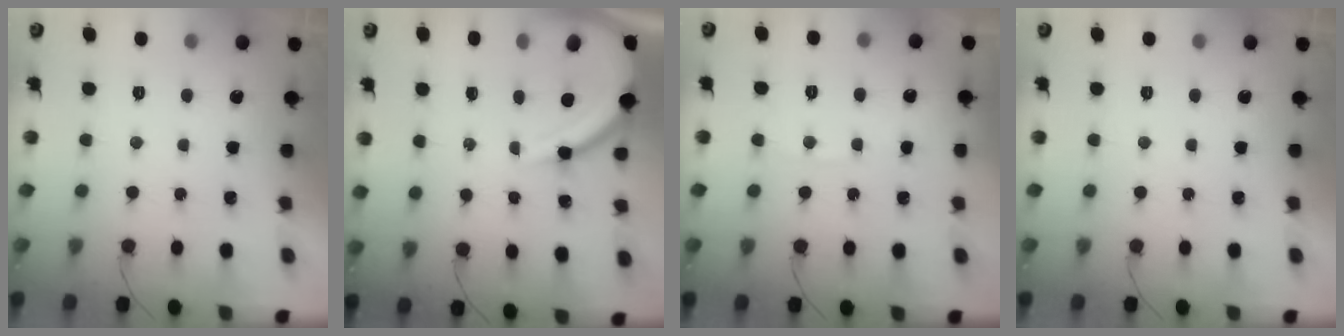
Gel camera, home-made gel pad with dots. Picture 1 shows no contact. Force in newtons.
{"total": 12.5, "press": 12.4, "slide": 1.5}
{"total": 3.0, "press": 2.9, "slide": 0.4}
{"total": 0.0}